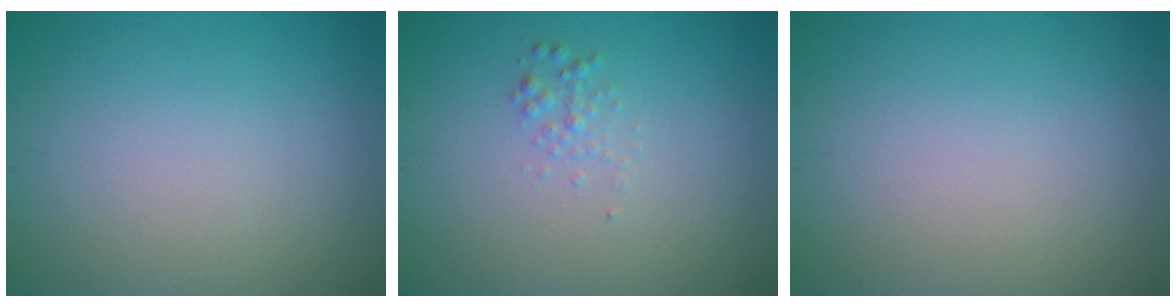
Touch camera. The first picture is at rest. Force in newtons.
{"total": 1.0, "press": 1.0, "slide": 0.0}
{"total": 0.0}